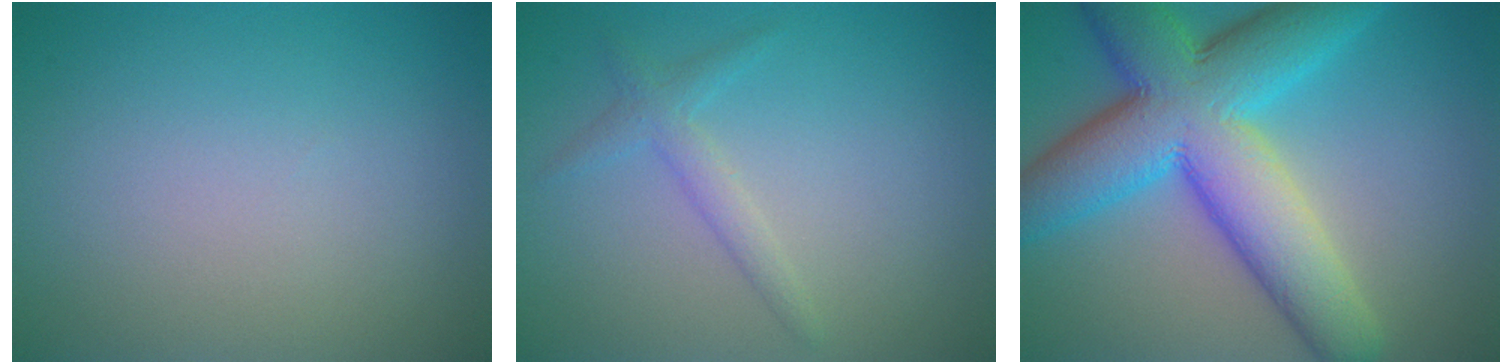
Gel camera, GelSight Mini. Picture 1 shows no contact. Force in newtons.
{"total": 1.8, "press": 1.8, "slide": 0.0}
{"total": 12.3, "press": 12.3, "slide": 0.4}